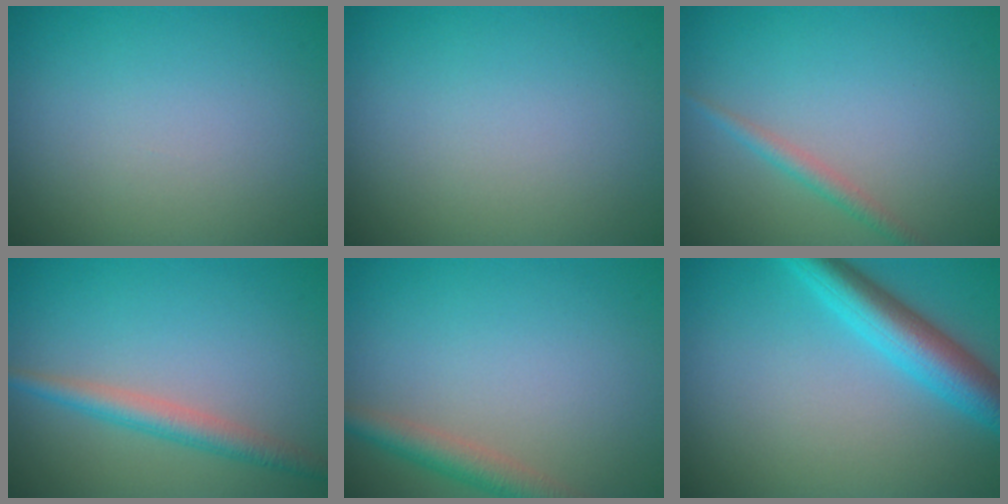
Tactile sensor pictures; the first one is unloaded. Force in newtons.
{"total": 0.0}
{"total": 1.4, "press": 1.4, "slide": 0.0}
{"total": 2.8, "press": 2.8, "slide": 0.1}
{"total": 3.0, "press": 2.9, "slide": 0.1}
{"total": 5.4, "press": 5.4, "slide": 0.1}